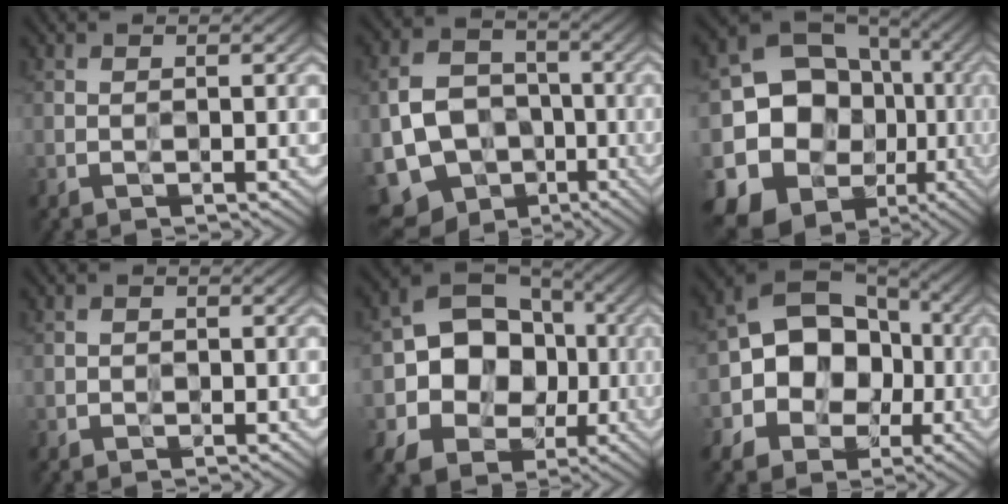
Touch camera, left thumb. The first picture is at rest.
{"total": 12.6, "force": [-4.2, 9.8, 6.7], "torque": [-0.161, -0.033, -0.085]}
{"total": 18.8, "force": [-4.3, 16.4, 8.1], "torque": [-0.164, -0.031, -0.081]}
{"total": 0.6, "force": [-0.2, 0.6, 0.1], "torque": [0.003, -0.003, -0.006]}
{"total": 13.0, "force": [-1.2, 10.7, 7.3], "torque": [-0.141, -0.006, -0.040]}
{"total": 12.5, "force": [-1.9, 10.1, 7.1], "torque": [-0.112, -0.008, -0.065]}